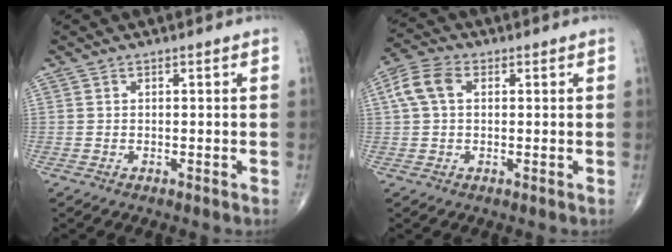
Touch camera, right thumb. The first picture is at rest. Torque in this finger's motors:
{"motor_torque": [0.27, 0.41, 0.58, 0.08, 0.02]}